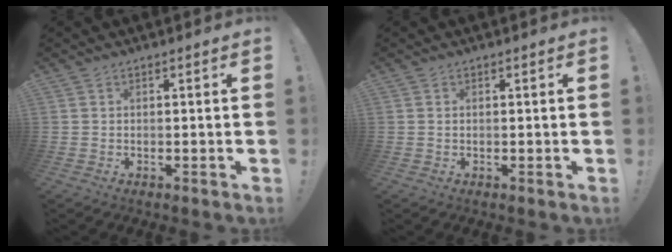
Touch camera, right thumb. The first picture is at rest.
{"total": 0.0}